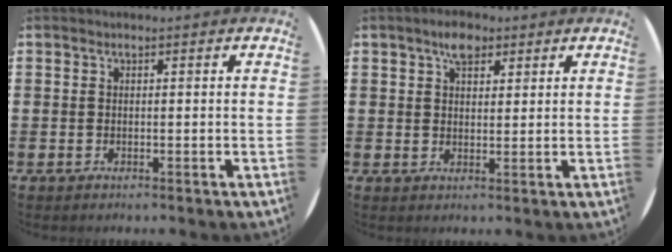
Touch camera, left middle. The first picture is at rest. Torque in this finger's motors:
{"motor_torque": [0.19, -0.17, 0.10, 0.04]}